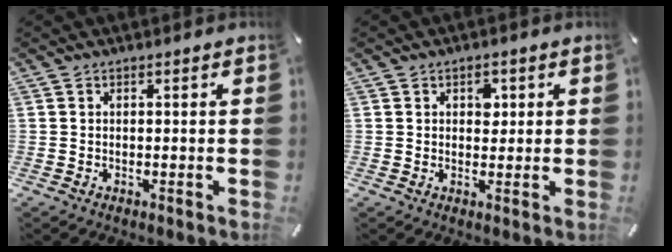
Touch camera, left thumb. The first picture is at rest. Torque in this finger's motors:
{"motor_torque": [0.05, 0.18, 0.32, -0.35, 0.22]}